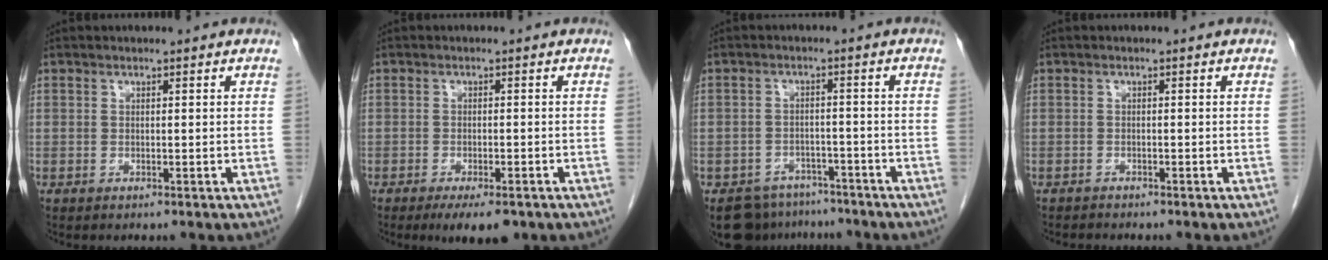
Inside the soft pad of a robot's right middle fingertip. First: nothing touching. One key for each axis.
{"total": 5.4, "fx": -3.8, "fy": 1.5, "fz": 3.5, "tx": -0.048, "ty": -0.008, "tz": -0.053}
{"total": 7.6, "fx": -6.5, "fy": 3.9, "fz": 0.4, "tx": 0.003, "ty": 0.012, "tz": -0.090}
{"total": 1.1, "fx": -1.1, "fy": 0.2, "fz": 0.0, "tx": -0.005, "ty": -0.003, "tz": -0.018}